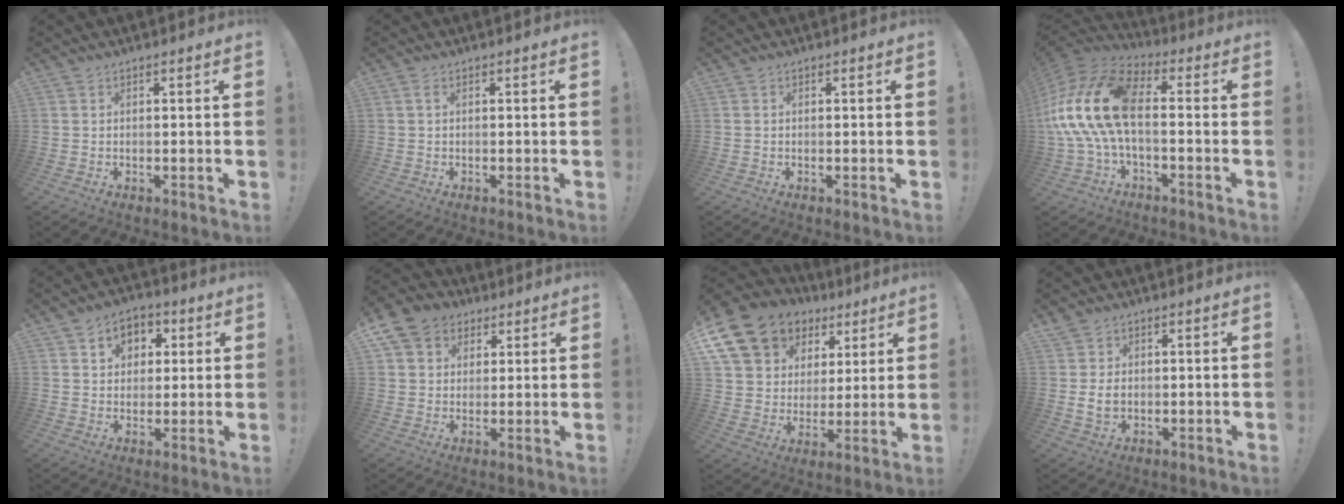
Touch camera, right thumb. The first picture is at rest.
{"total": 1.2, "force": [0.2, 0.2, 1.1], "torque": [-0.026, 0.003, 0.004]}
{"total": 0.0}
{"total": 18.2, "force": [-0.2, 10.0, 15.3], "torque": [-0.309, 0.022, 0.009]}
{"total": 7.8, "force": [2.6, 6.7, 3.0], "torque": [-0.039, -0.009, 0.051]}
{"total": 10.0, "force": [4.4, 8.2, 3.6], "torque": [-0.055, -0.016, 0.091]}
{"total": 16.2, "force": [9.7, 11.5, 5.9], "torque": [-0.100, -0.060, 0.199]}
{"total": 4.6, "force": [0.5, 3.5, 2.9], "torque": [-0.044, 0.002, 0.008]}